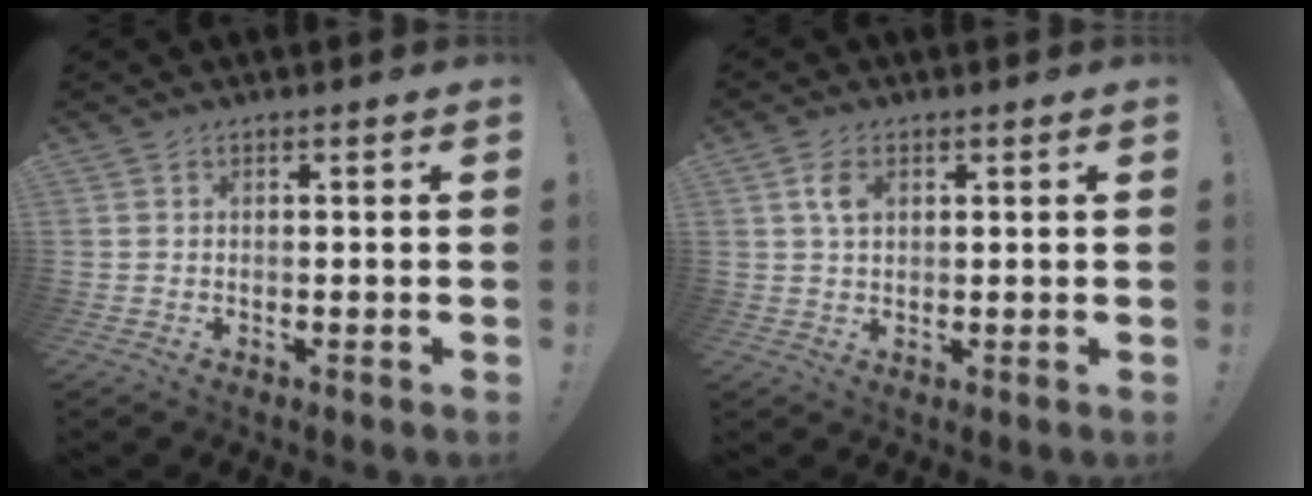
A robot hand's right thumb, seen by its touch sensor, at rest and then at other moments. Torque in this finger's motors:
{"motor_torque": [0.01, 0.06, 0.02, 0.16, 0.01]}